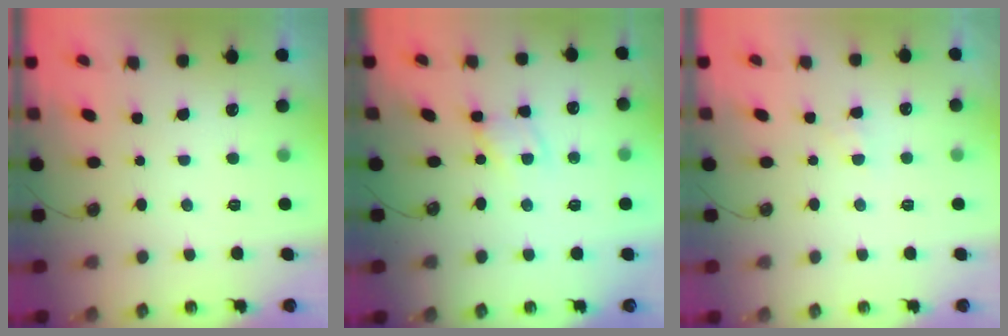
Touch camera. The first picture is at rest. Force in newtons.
{"total": 2.1, "press": 2.1, "slide": 0.3}
{"total": 4.4, "press": 4.3, "slide": 0.7}